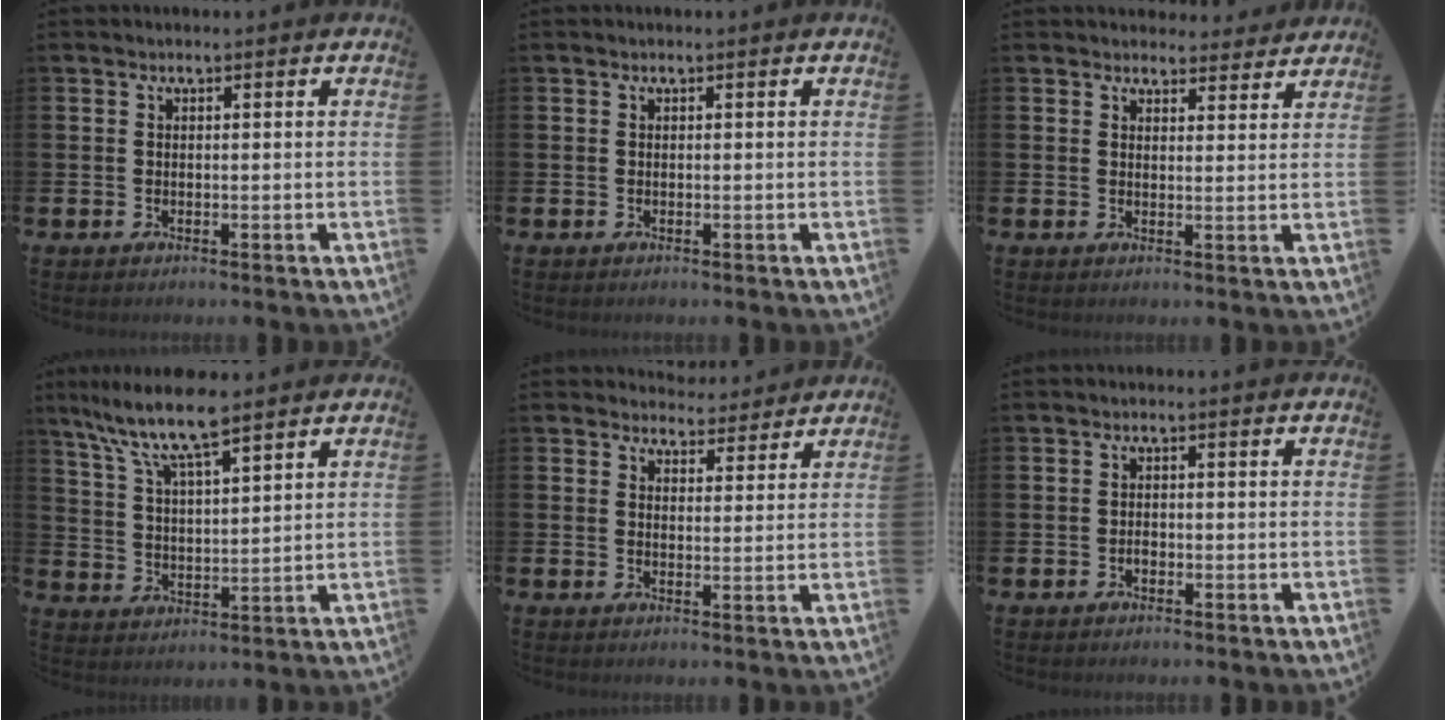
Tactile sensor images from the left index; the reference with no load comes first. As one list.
[{"total": 0.0}, {"total": 3.4, "force": [3.3, 0.9, -0.1], "torque": [0.013, -0.022, 0.056]}, {"total": 8.5, "force": [7.0, 1.6, 4.5], "torque": [-0.107, -0.026, 0.122]}, {"total": 4.0, "force": [3.8, 1.2, -0.2], "torque": [0.001, -0.022, 0.068]}, {"total": 1.1, "force": [-0.5, 0.7, 0.7], "torque": [-0.014, 0.002, -0.011]}]